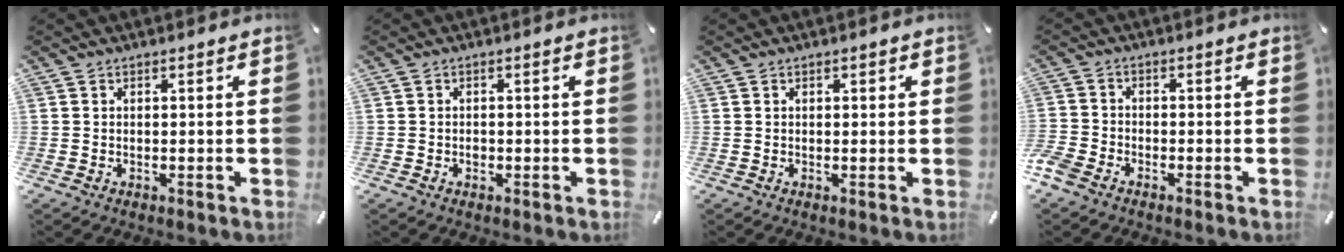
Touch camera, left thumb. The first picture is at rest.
{"total": 0.9, "force": [-0.3, 0.7, 0.5], "torque": [-0.011, 0.002, -0.006]}
{"total": 0.6, "force": [0.2, 0.4, 0.4], "torque": [-0.009, 0.004, 0.001]}
{"total": 3.7, "force": [-2.8, 2.0, 1.4], "torque": [-0.038, 0.009, -0.057]}